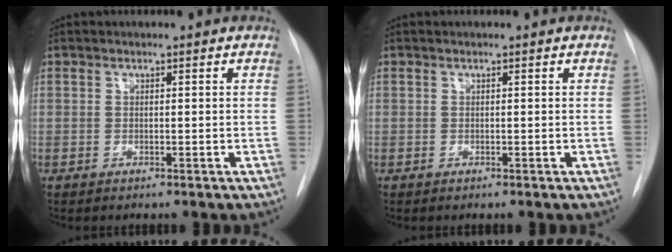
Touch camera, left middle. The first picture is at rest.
{"total": 0.0}